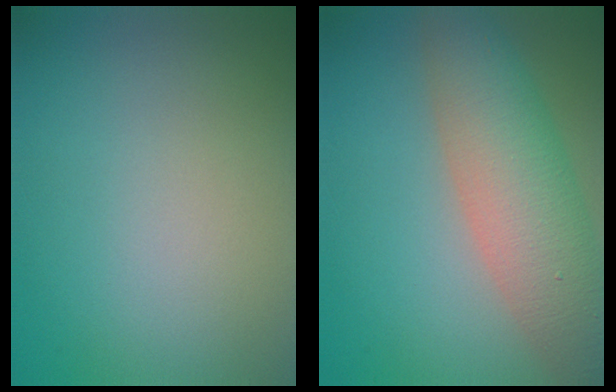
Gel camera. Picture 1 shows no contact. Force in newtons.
{"total": 7.8, "press": 7.8, "slide": 0.3}